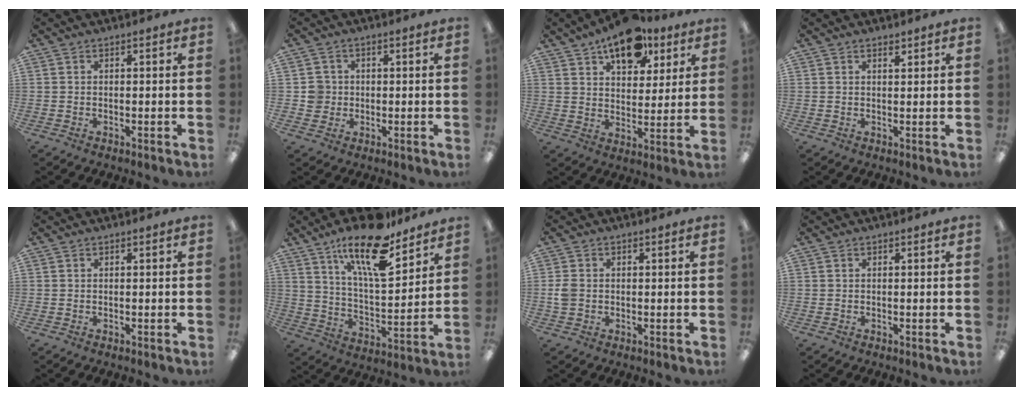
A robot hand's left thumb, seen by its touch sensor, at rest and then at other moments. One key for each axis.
{"total": 4.1, "fx": 0.3, "fy": 4.0, "fz": 0.6, "tx": -0.004, "ty": 0.003, "tz": 0.002}
{"total": 14.6, "fx": 9.8, "fy": 7.7, "fz": 7.7, "tx": -0.097, "ty": -0.051, "tz": 0.169}
{"total": 1.4, "fx": 1.2, "fy": 0.4, "fz": 0.5, "tx": -0.004, "ty": -0.004, "tz": 0.021}
{"total": 0.0}
{"total": 19.8, "fx": 13.4, "fy": 6.7, "fz": 12.8, "tx": -0.219, "ty": -0.074, "tz": 0.224}
{"total": 3.1, "fx": -0.2, "fy": 2.4, "fz": 2.0, "tx": -0.043, "ty": 0.004, "tz": -0.005}
{"total": 0.0}